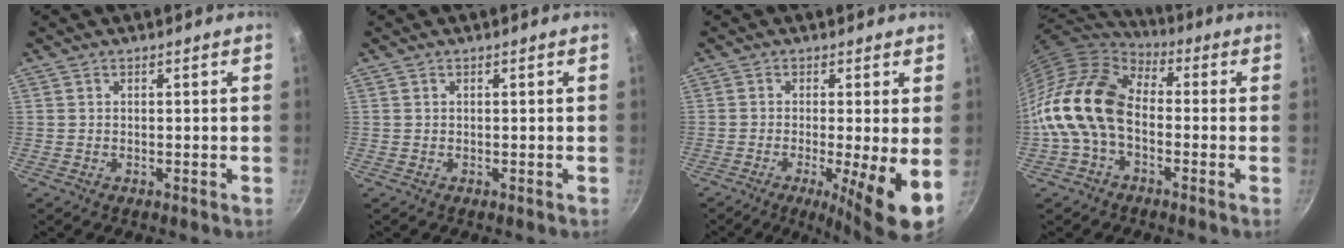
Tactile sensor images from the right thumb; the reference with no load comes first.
{"total": 0.0}
{"total": 9.4, "force": [-1.8, 1.1, 9.1], "torque": [-0.143, -0.011, -0.028]}
{"total": 15.3, "force": [-2.6, 10.1, 11.2], "torque": [-0.192, 0.040, -0.072]}